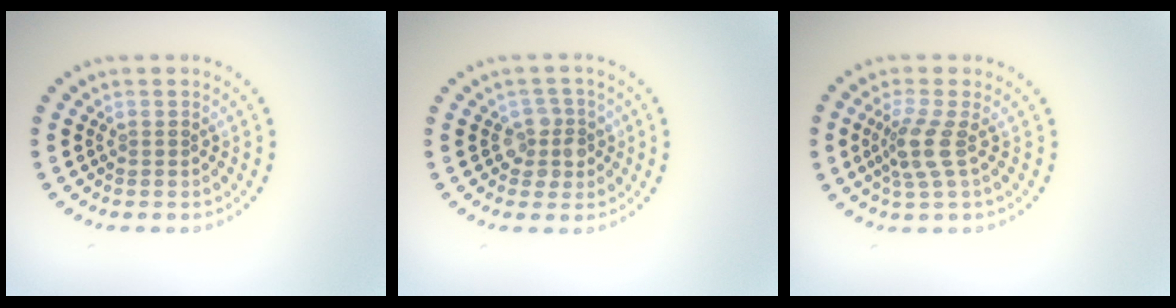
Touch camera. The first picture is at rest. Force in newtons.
{"total": 2.4, "press": 2.2, "slide": 1.1}
{"total": 2.7, "press": 2.1, "slide": 1.8}